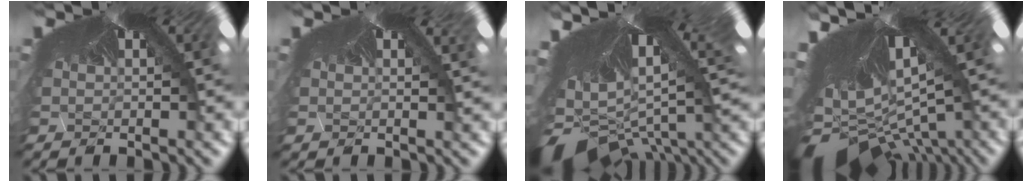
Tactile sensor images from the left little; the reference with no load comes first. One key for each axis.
{"total": 0.5, "fx": 0.4, "fy": 0.2, "fz": -0.3, "tx": -0.002, "ty": 0.003, "tz": 0.006}
{"total": 6.4, "fx": -6.3, "fy": 0.4, "fz": 1.2, "tx": -0.028, "ty": -0.090, "tz": -0.071}
{"total": 8.7, "fx": -8.5, "fy": 0.6, "fz": 1.6, "tx": -0.034, "ty": -0.126, "tz": -0.096}